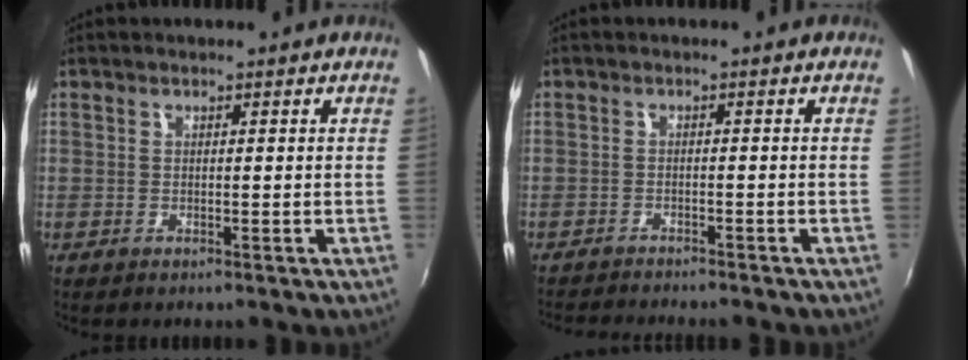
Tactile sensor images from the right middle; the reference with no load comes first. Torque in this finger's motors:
{"motor_torque": [1.00, -1.13, 0.29, 0.07]}